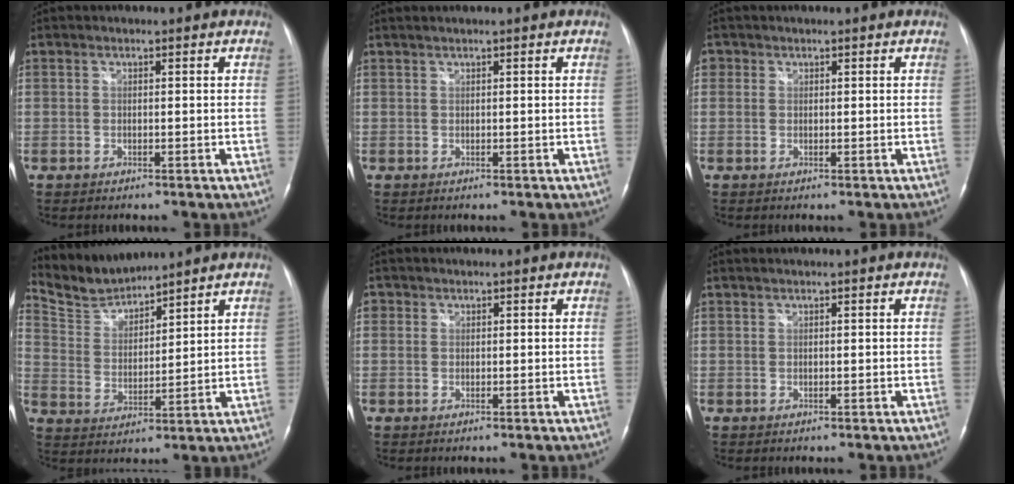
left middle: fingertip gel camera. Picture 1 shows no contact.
{"total": 1.1, "force": [0.9, -0.2, 0.7], "torque": [-0.015, 0.014, 0.020]}
{"total": 1.4, "force": [0.4, 1.3, 0.2], "torque": [0.006, 0.005, 0.004]}
{"total": 4.3, "force": [4.2, 0.2, -0.6], "torque": [0.006, 0.005, 0.092]}
{"total": 1.1, "force": [0.3, 1.0, 0.2], "torque": [0.006, 0.004, 0.003]}
{"total": 0.8, "force": [0.6, -0.2, 0.5], "torque": [-0.012, 0.013, 0.016]}